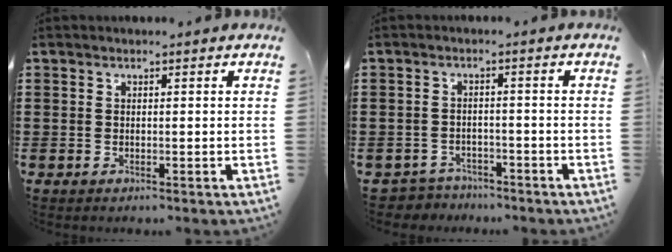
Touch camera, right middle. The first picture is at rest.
{"total": 2.6, "force": [-2.5, 0.7, -0.3], "torque": [-0.003, 0.001, -0.057]}